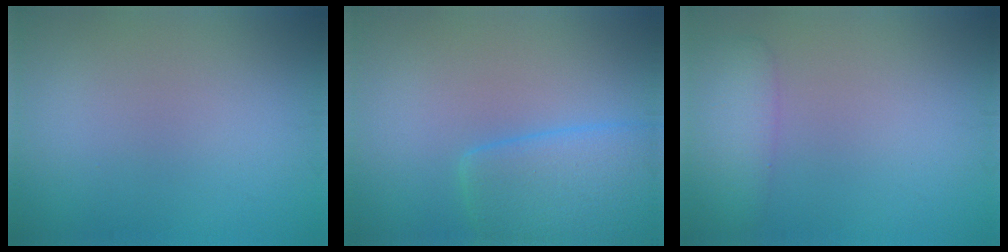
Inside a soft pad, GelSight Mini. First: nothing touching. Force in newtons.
{"total": 5.1, "press": 5.1, "slide": 0.2}
{"total": 2.3, "press": 2.3, "slide": 0.1}